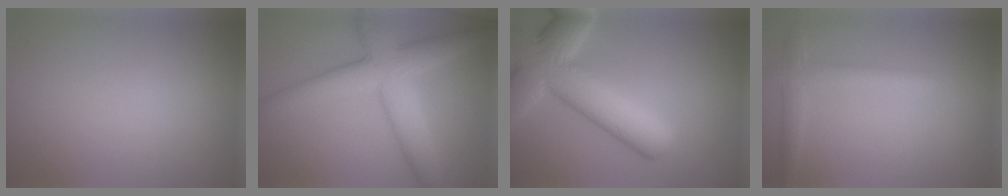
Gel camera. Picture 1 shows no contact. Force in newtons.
{"total": 7.7, "press": 7.7, "slide": 0.2}
{"total": 9.9, "press": 9.9, "slide": 0.6}
{"total": 2.4, "press": 2.4, "slide": 0.0}